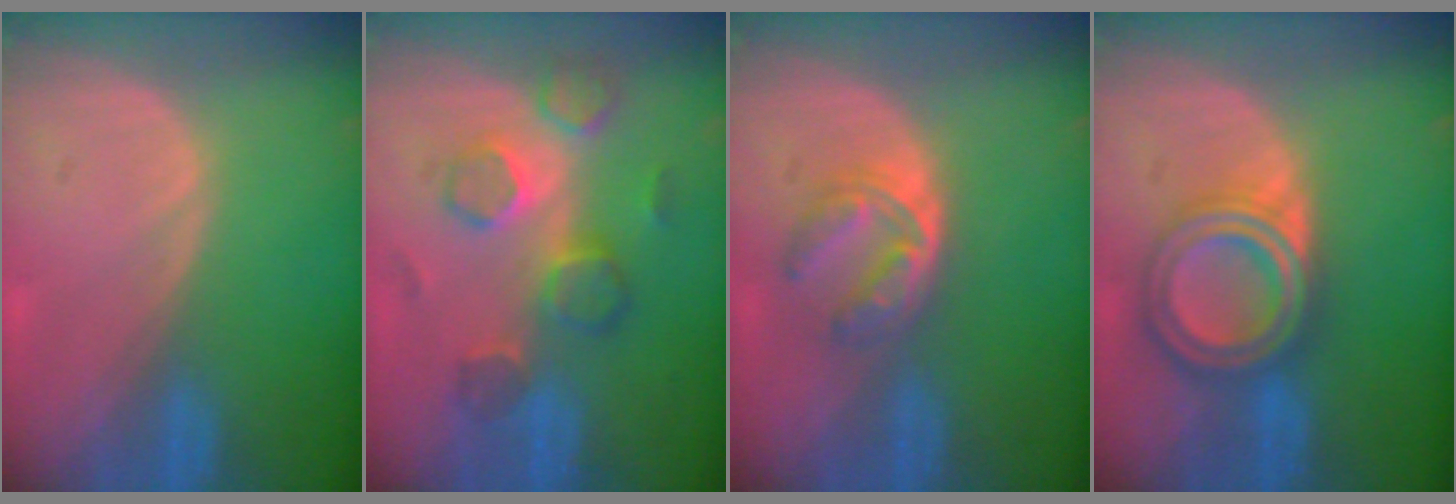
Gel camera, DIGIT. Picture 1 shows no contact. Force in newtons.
{"total": 7.8, "press": 7.5, "slide": 2.1}
{"total": 5.8, "press": 5.0, "slide": 3.0}
{"total": 7.5, "press": 7.5, "slide": 0.5}